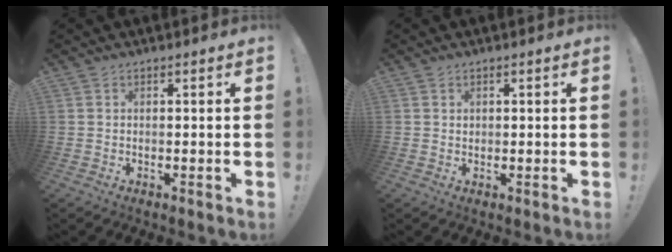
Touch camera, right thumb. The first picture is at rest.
{"total": 0.8, "force": [0.3, 0.7, 0.2], "torque": [-0.001, 0.001, 0.006]}